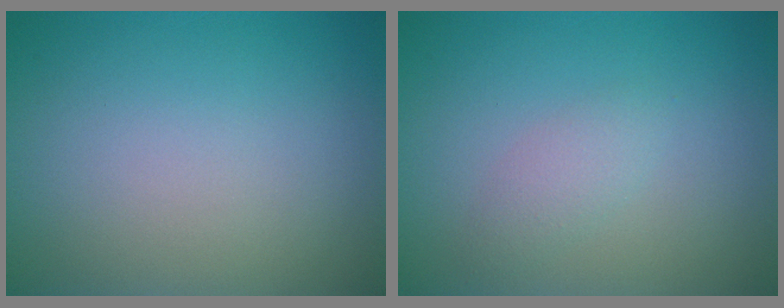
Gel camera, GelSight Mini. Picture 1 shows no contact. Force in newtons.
{"total": 1.5, "press": 1.5, "slide": 0.1}